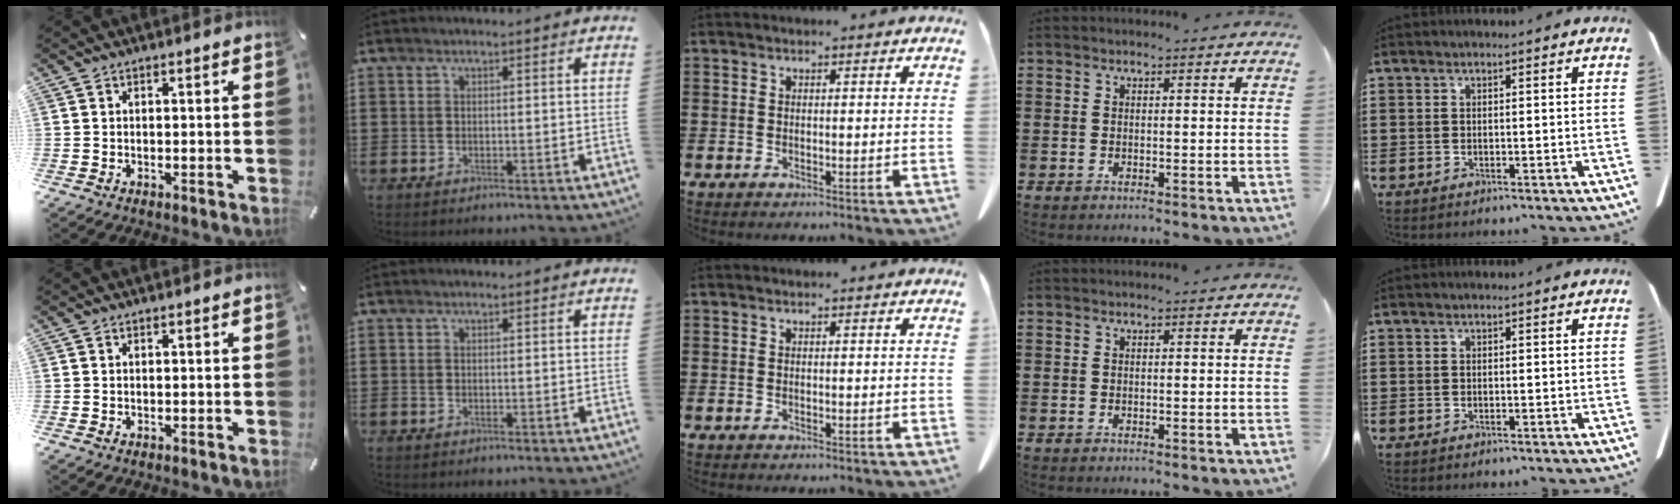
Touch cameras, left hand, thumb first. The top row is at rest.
{}